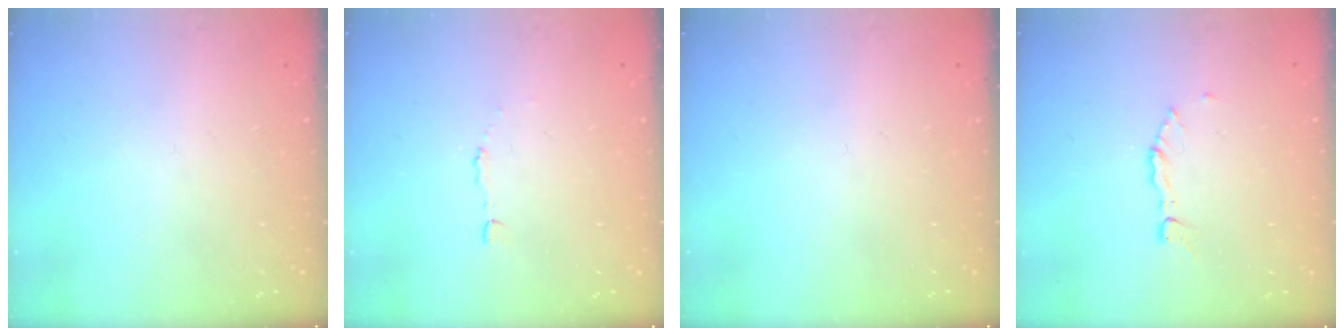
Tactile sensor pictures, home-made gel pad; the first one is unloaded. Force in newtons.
{"total": 2.2, "press": 2.2, "slide": 0.1}
{"total": 0.0}
{"total": 2.8, "press": 2.8, "slide": 0.2}